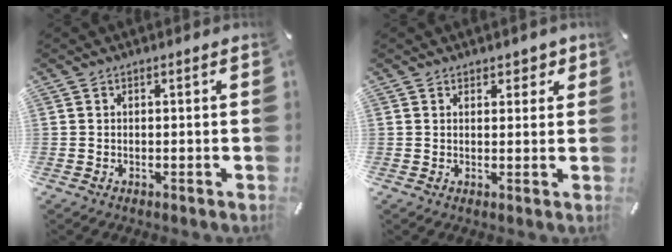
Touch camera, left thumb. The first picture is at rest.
{"total": 2.3, "force": [1.5, 1.7, 0.6], "torque": [0.010, -0.004, 0.021]}